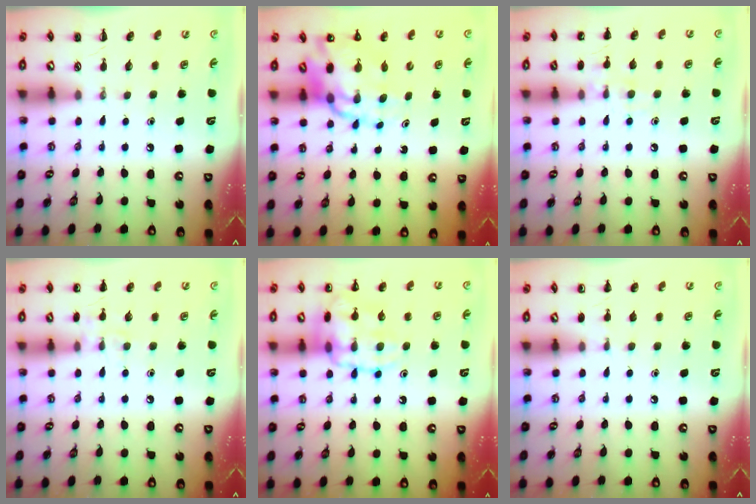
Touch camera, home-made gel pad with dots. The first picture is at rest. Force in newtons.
{"total": 14.2, "press": 13.5, "slide": 4.5}
{"total": 8.3, "press": 8.2, "slide": 1.5}
{"total": 6.9, "press": 6.5, "slide": 2.1}
{"total": 16.0, "press": 15.9, "slide": 1.3}
{"total": 4.7, "press": 4.5, "slide": 1.5}